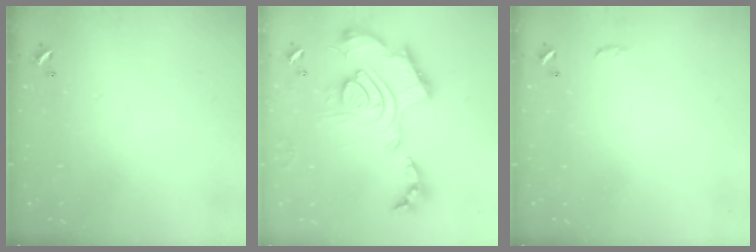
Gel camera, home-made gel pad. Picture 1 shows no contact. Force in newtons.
{"total": 2.5, "press": 1.9, "slide": 1.7}
{"total": 3.0, "press": 3.0, "slide": 0.5}